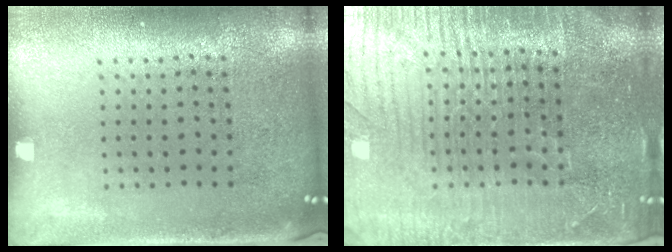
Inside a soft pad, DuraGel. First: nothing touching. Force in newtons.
{"total": 4.8, "press": 4.5, "slide": 1.7}